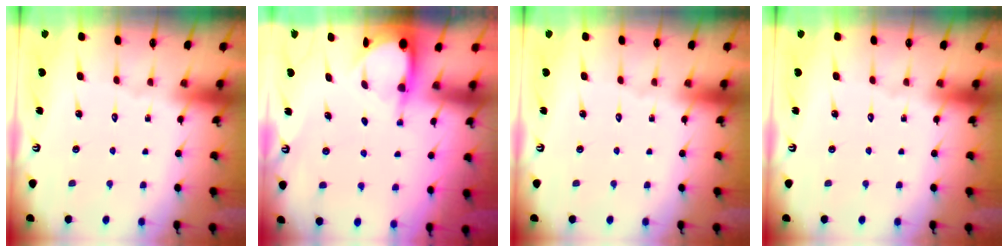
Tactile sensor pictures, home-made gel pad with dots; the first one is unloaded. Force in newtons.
{"total": 3.5, "press": 3.4, "slide": 0.2}
{"total": 0.0}
{"total": 0.0}